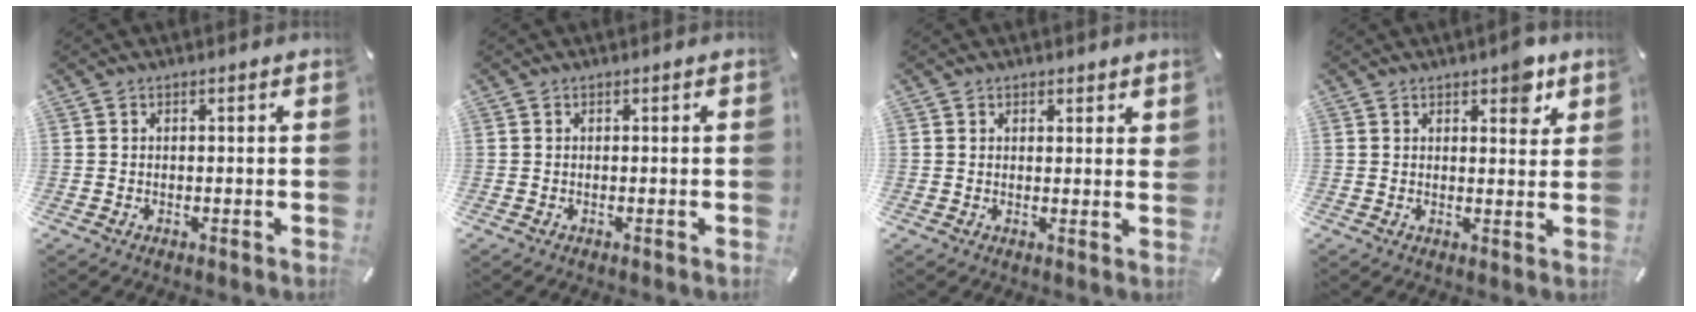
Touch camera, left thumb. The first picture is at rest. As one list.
[{"total": 0.0}, {"total": 1.7, "force": [1.3, 1.0, 0.5], "torque": [-0.003, -0.002, 0.022]}, {"total": 5.7, "force": [3.8, 2.7, 3.3], "torque": [-0.020, -0.023, 0.055]}]